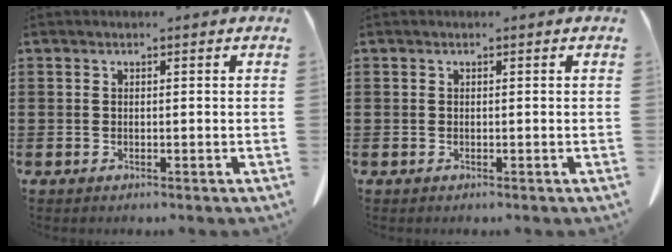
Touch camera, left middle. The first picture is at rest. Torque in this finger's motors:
{"motor_torque": [-1.07, -1.07, 0.02, -0.01]}